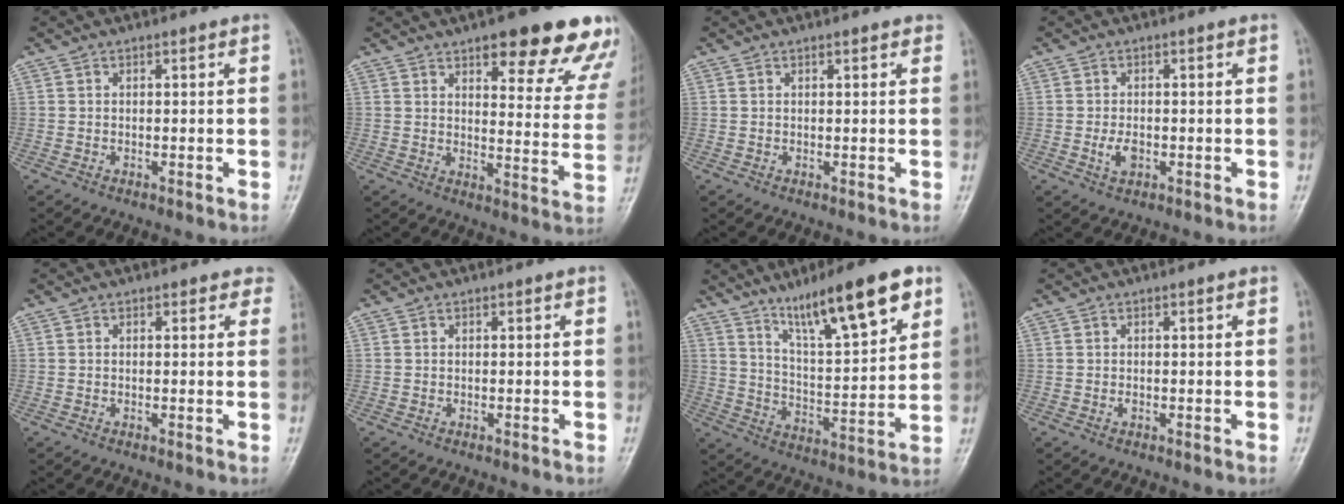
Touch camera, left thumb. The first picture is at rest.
{"total": 20.6, "force": [13.8, 6.3, 13.9], "torque": [-0.124, -0.056, 0.163]}
{"total": 1.2, "force": [0.8, 0.4, 0.7], "torque": [-0.007, -0.002, 0.008]}
{"total": 2.8, "force": [-0.7, 1.6, 2.2], "torque": [-0.041, -0.002, -0.010]}
{"total": 2.4, "force": [1.8, 1.4, 0.5], "torque": [0.024, -0.005, 0.005]}
{"total": 0.0}
{"total": 17.2, "force": [10.7, 3.7, 13.0], "torque": [-0.189, -0.048, 0.183]}
{"total": 0.7, "force": [0.0, 0.4, 0.6], "torque": [-0.009, 0.003, 0.002]}